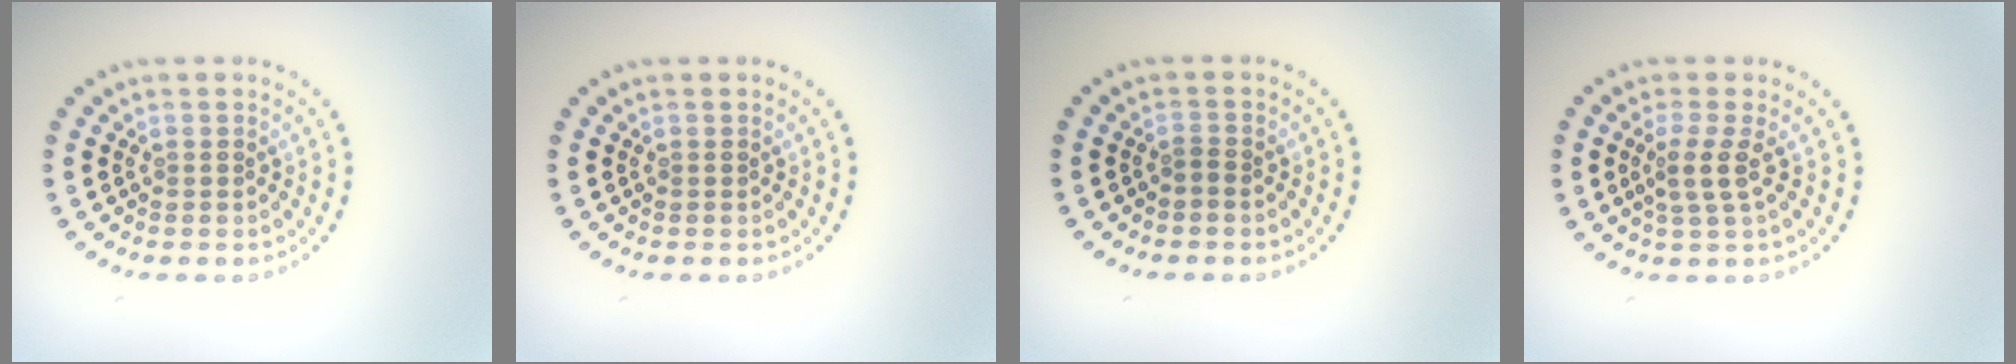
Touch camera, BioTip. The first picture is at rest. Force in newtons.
{"total": 0.0}
{"total": 0.6, "press": 0.3, "slide": 0.5}
{"total": 2.1, "press": 1.6, "slide": 1.4}